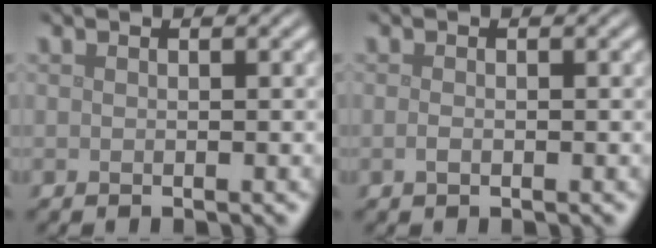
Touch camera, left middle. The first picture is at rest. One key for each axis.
{"total": 0.6, "fx": -0.2, "fy": 0.3, "fz": 0.5, "tx": -0.012, "ty": -0.002, "tz": -0.005}